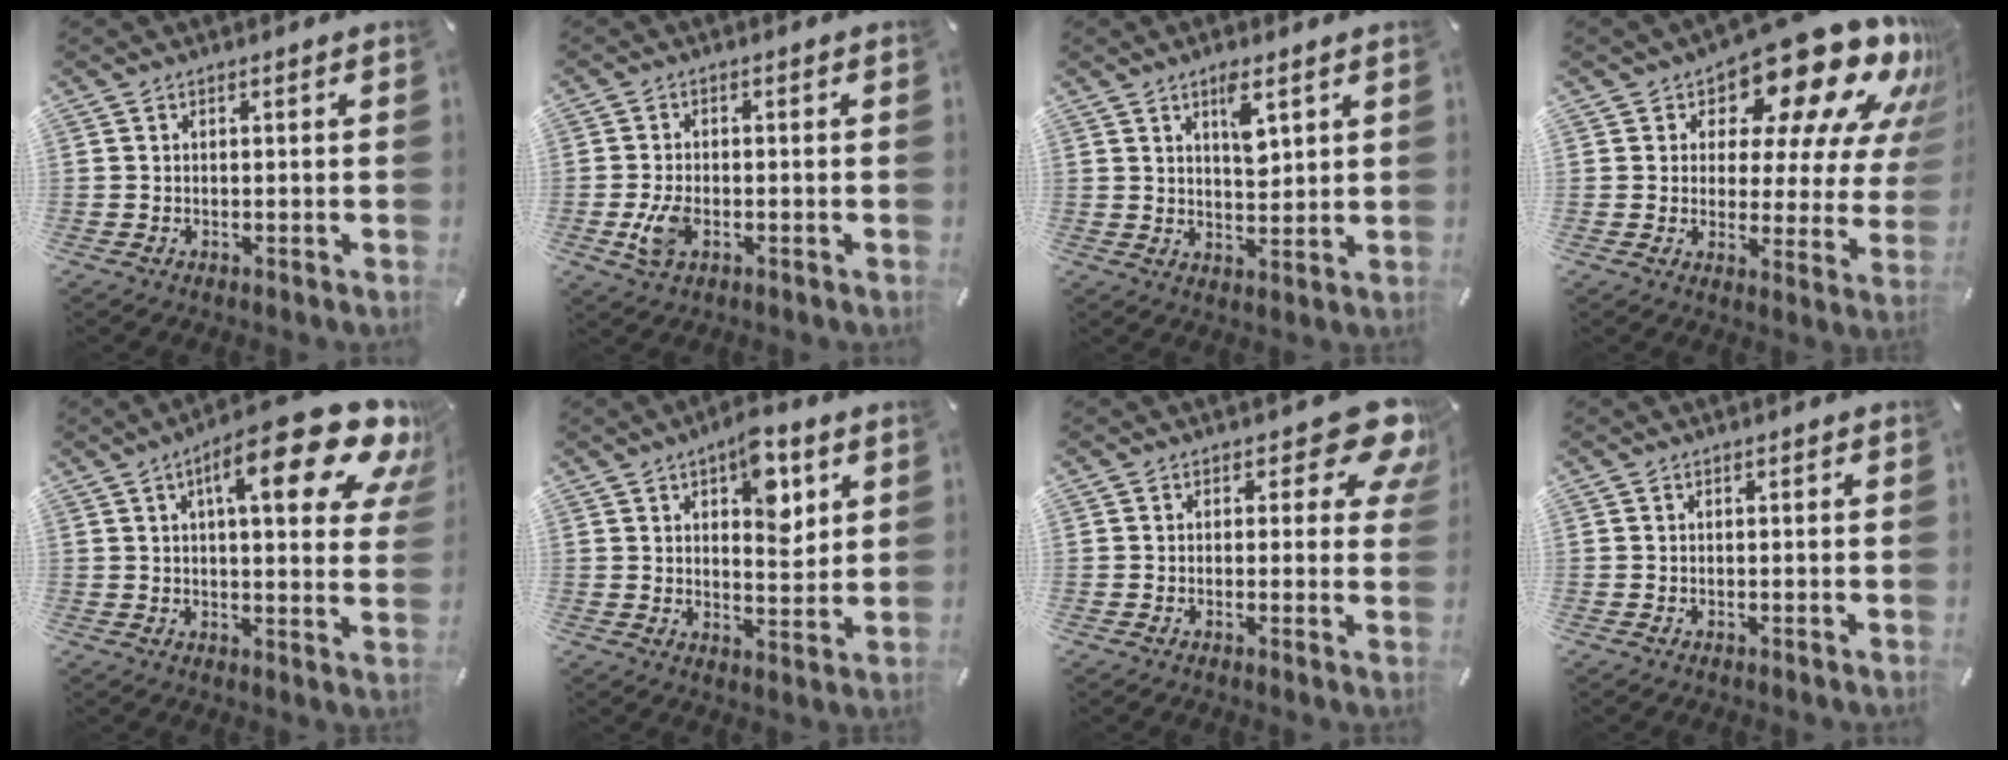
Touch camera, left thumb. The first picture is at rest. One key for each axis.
{"total": 5.7, "fx": -1.6, "fy": 3.4, "fz": 4.3, "tx": -0.103, "ty": -0.002, "tz": -0.030}
{"total": 6.2, "fx": 3.4, "fy": 2.8, "fz": 4.4, "tx": -0.055, "ty": -0.020, "tz": 0.052}
{"total": 19.8, "fx": 13.9, "fy": 7.8, "fz": 11.8, "tx": -0.169, "ty": -0.106, "tz": 0.228}
{"total": 20.8, "fx": 11.0, "fy": 6.0, "fz": 16.6, "tx": -0.235, "ty": -0.067, "tz": 0.166}
{"total": 9.7, "fx": 5.3, "fy": 4.9, "fz": 6.4, "tx": -0.076, "ty": -0.029, "tz": 0.084}
{"total": 10.5, "fx": 5.8, "fy": 4.9, "fz": 7.2, "tx": -0.078, "ty": -0.038, "tz": 0.097}
{"total": 0.0}